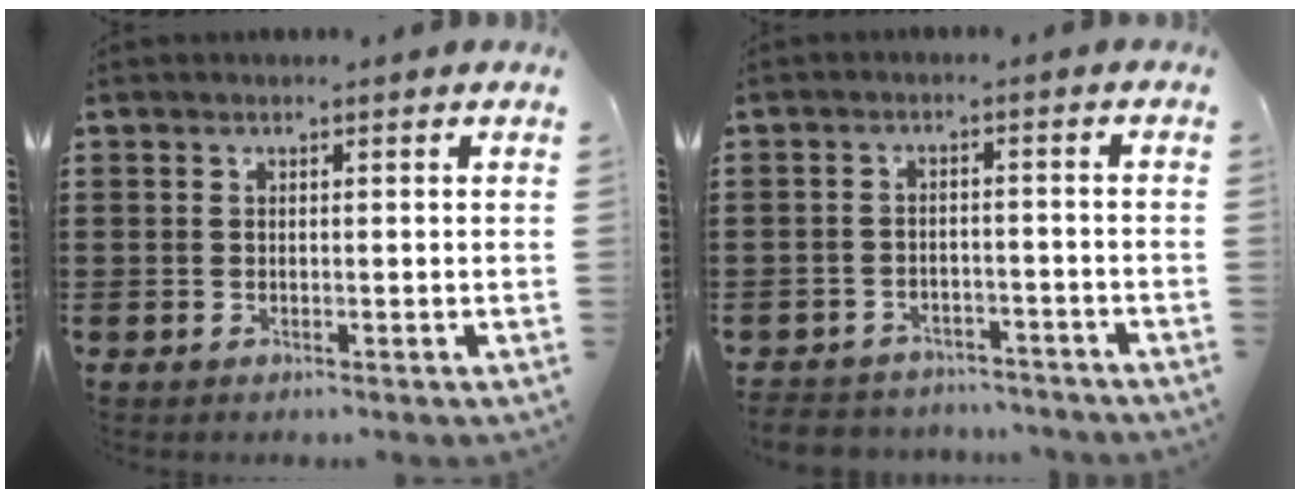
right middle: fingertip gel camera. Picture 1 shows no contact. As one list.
[{"total": 3.5, "force": [-3.4, 0.7, -0.2], "torque": [-0.003, 0.000, -0.074]}]